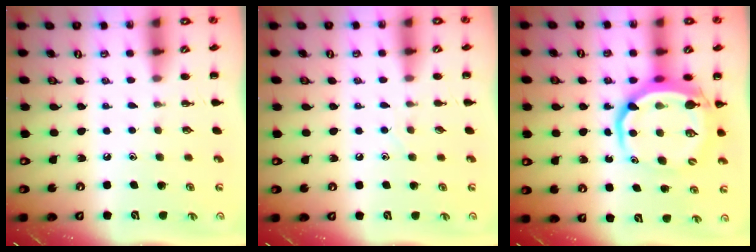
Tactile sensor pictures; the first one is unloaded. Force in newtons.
{"total": 2.3, "press": 2.3, "slide": 0.6}
{"total": 10.2, "press": 9.8, "slide": 2.8}